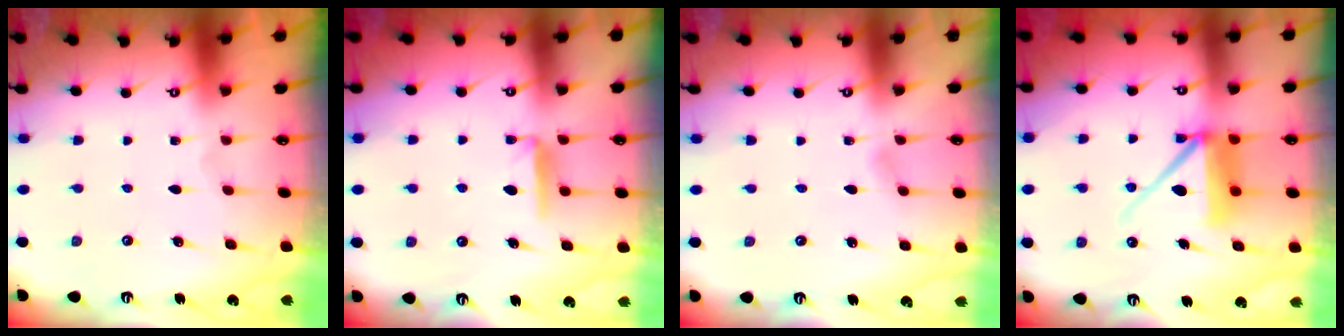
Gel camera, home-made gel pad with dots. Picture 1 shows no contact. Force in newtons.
{"total": 5.4, "press": 5.4, "slide": 0.7}
{"total": 2.5, "press": 2.5, "slide": 0.4}
{"total": 10.1, "press": 10.0, "slide": 1.3}